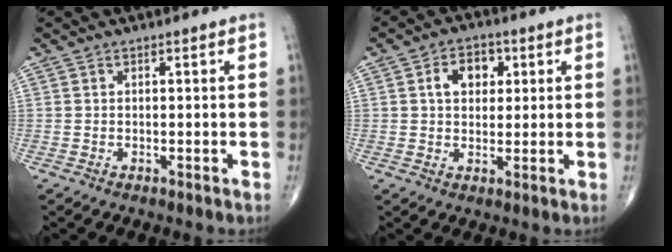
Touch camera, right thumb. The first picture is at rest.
{"total": 6.5, "force": [1.8, 4.7, 4.2], "torque": [-0.042, 0.005, 0.024]}